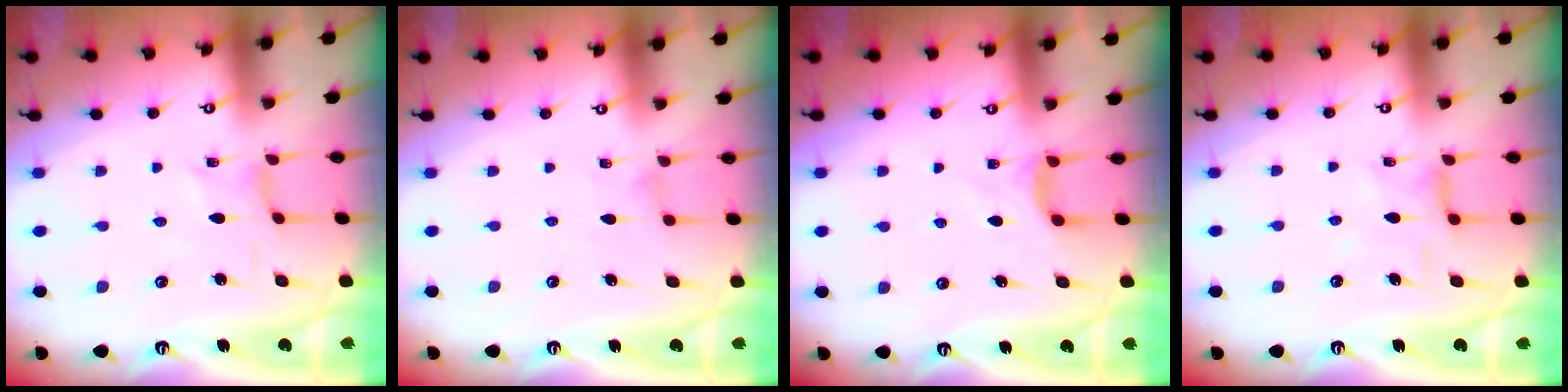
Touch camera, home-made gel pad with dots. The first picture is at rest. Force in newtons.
{"total": 0.0}
{"total": 4.5, "press": 4.5, "slide": 0.6}
{"total": 4.6, "press": 4.5, "slide": 0.4}